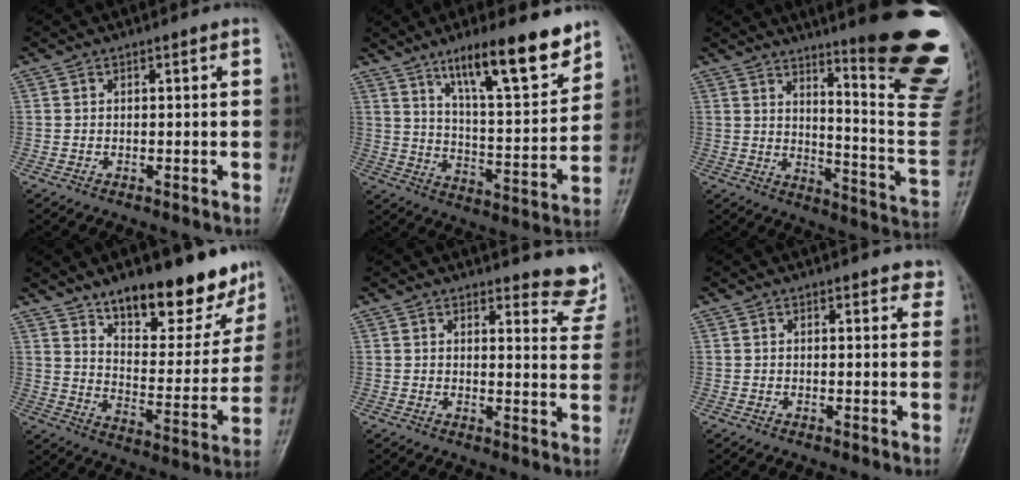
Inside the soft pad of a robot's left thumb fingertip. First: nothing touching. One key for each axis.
{"total": 16.4, "fx": 11.1, "fy": 3.7, "fz": 11.5, "tx": -0.155, "ty": -0.067, "tz": 0.187}
{"total": 25.1, "fx": 14.7, "fy": 4.1, "fz": 20.0, "tx": -0.209, "ty": -0.100, "tz": 0.199}
{"total": 19.5, "fx": 14.2, "fy": 7.8, "fz": 10.9, "tx": -0.098, "ty": -0.087, "tz": 0.217}
{"total": 8.2, "fx": 7.8, "fy": 2.1, "fz": 1.4, "tx": 0.019, "ty": -0.067, "tz": 0.068}
{"total": 3.3, "fx": 2.9, "fy": 1.4, "fz": 0.8, "tx": 0.021, "ty": -0.012, "tz": 0.019}